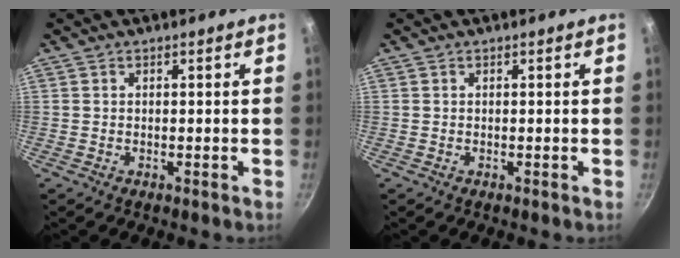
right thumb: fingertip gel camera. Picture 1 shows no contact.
{"total": 0.0}